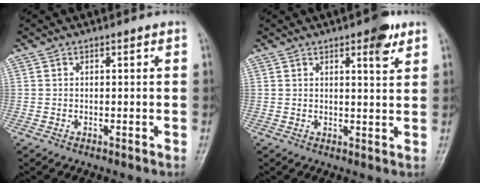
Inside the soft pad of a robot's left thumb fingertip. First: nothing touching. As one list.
[{"total": 4.9, "force": [2.9, 1.3, 3.8], "torque": [-0.042, -0.014, 0.036]}]